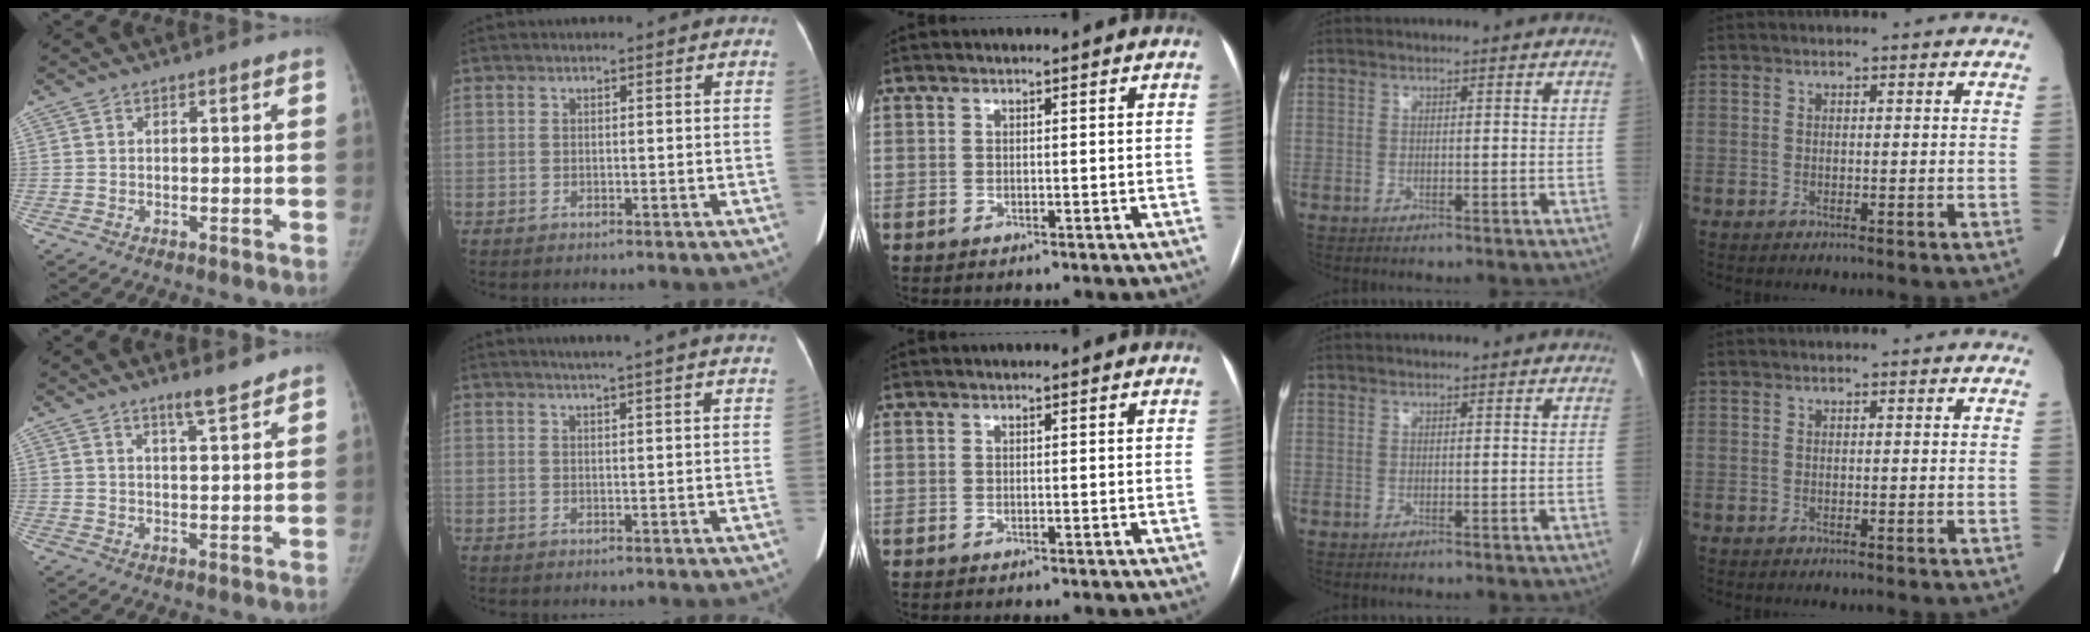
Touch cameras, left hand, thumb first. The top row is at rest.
{"thumb": {"total": 4.7, "force": [3.8, 0.5, 2.6], "torque": [-0.036, -0.029, 0.060]}, "index": {"total": 9.7, "force": [8.5, -0.6, 4.7], "torque": [-0.064, 0.014, 0.087]}}